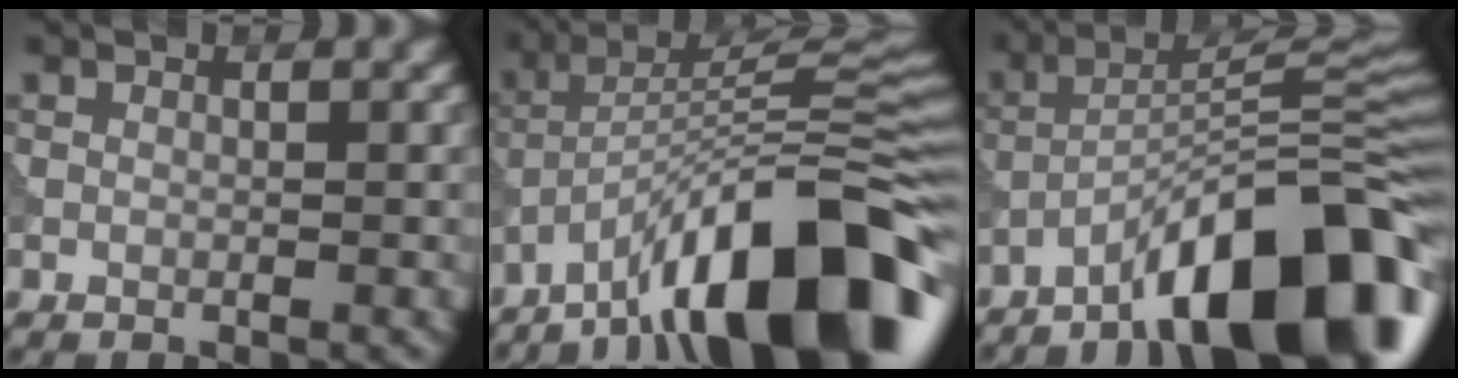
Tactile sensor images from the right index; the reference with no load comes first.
{"total": 16.2, "force": [-10.1, 4.4, 12.0], "torque": [-0.186, 0.018, -0.172]}
{"total": 14.6, "force": [-9.1, 3.7, 10.7], "torque": [-0.155, 0.018, -0.158]}